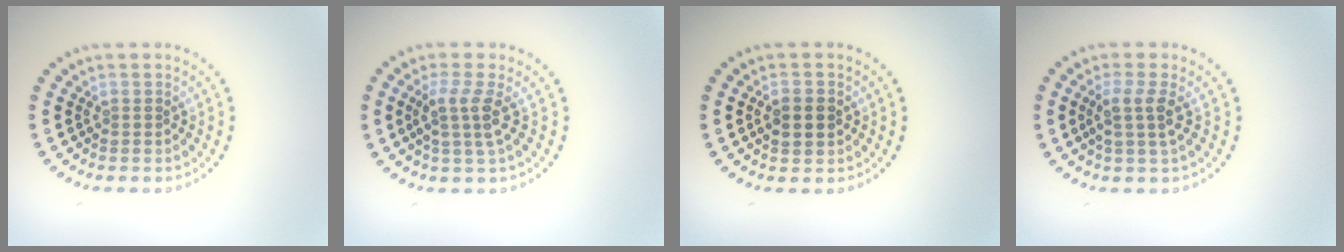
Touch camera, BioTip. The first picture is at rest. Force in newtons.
{"total": 2.6, "press": 2.0, "slide": 1.6}
{"total": 2.6, "press": 2.6, "slide": 0.1}
{"total": 2.3, "press": 1.9, "slide": 1.3}